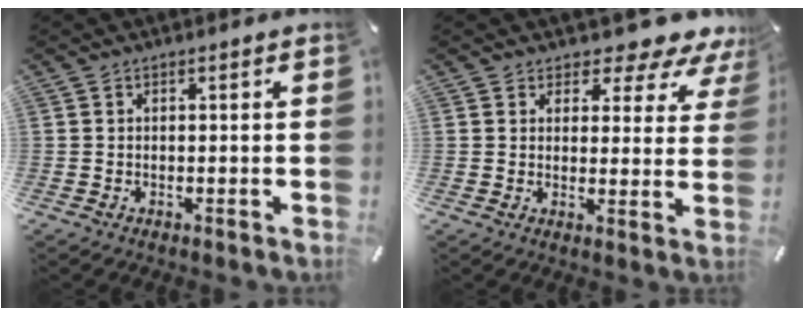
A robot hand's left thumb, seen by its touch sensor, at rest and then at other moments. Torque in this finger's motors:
{"motor_torque": [0.18, 0.05, 0.12, -0.03, -0.01]}